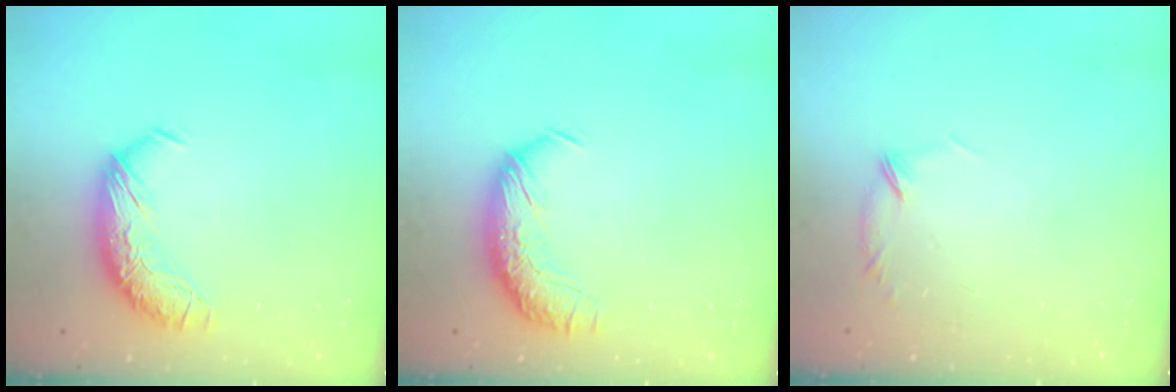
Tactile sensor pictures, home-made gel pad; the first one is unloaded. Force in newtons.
{"total": 2.5, "press": 1.2, "slide": 2.2}
{"total": 6.2, "press": 6.0, "slide": 1.5}